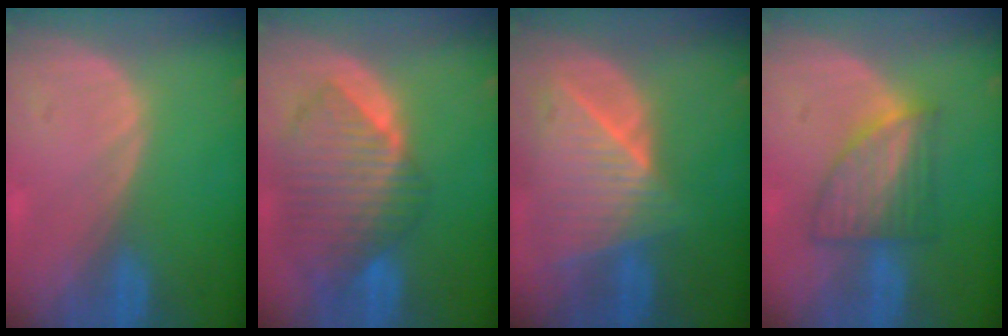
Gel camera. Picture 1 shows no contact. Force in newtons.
{"total": 10.3, "press": 8.9, "slide": 5.1}
{"total": 9.2, "press": 8.2, "slide": 4.1}
{"total": 6.6, "press": 6.3, "slide": 2.0}